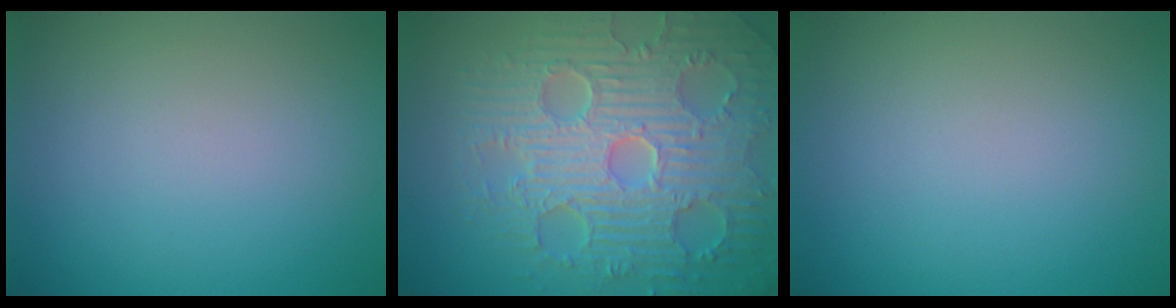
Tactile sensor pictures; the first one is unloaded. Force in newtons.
{"total": 9.3, "press": 6.8, "slide": 6.3}
{"total": 0.0}